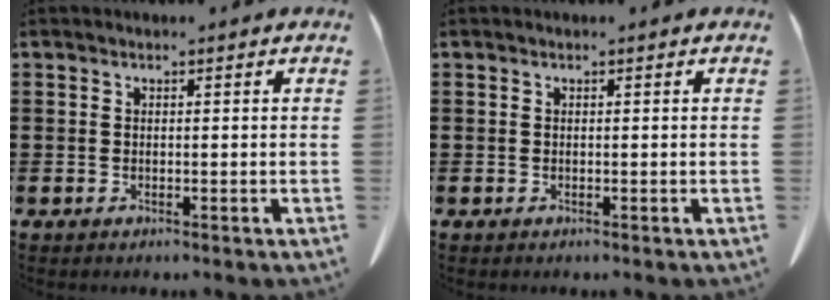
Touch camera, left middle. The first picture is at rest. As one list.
[{"total": 0.0}]